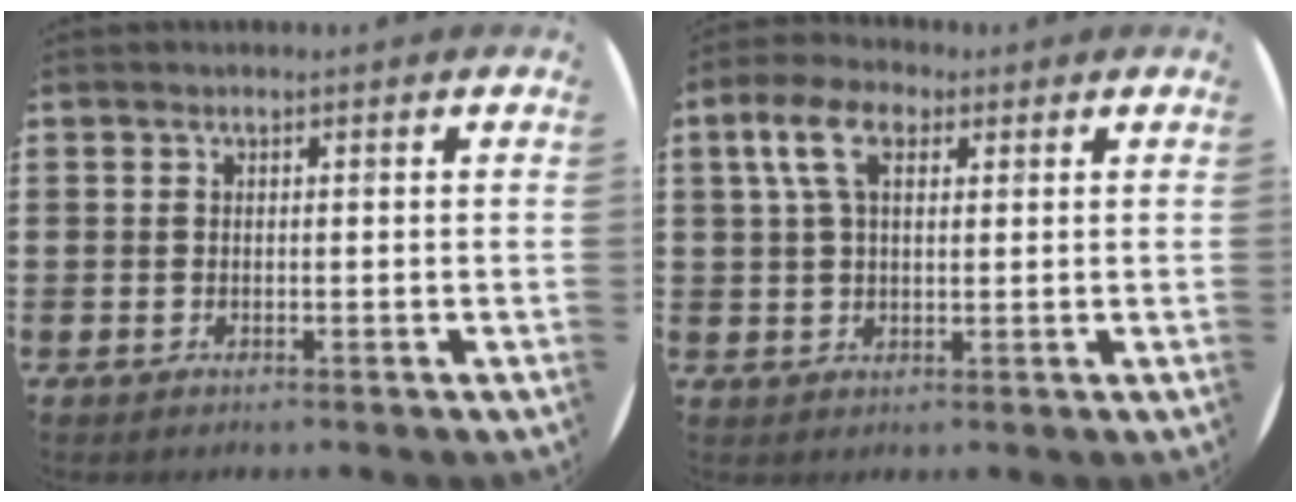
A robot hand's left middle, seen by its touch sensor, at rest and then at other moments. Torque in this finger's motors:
{"motor_torque": [0.35, 0.37, 0.24, 0.21]}